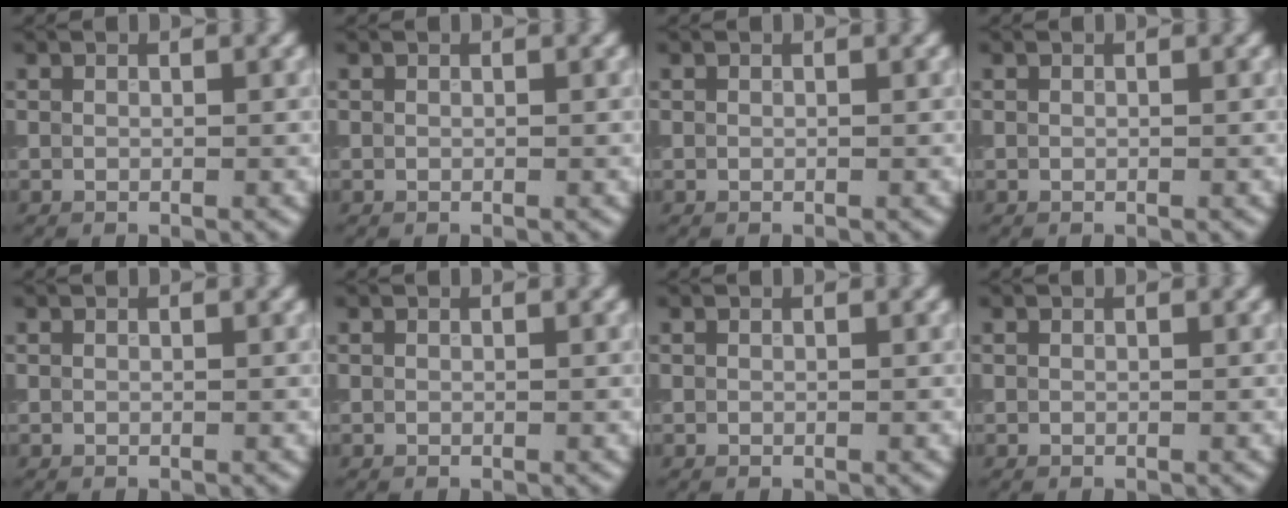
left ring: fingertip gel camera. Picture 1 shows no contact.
{"total": 0.0}
{"total": 0.0}
{"total": 0.0}
{"total": 0.0}
{"total": 0.0}
{"total": 0.0}
{"total": 0.0}